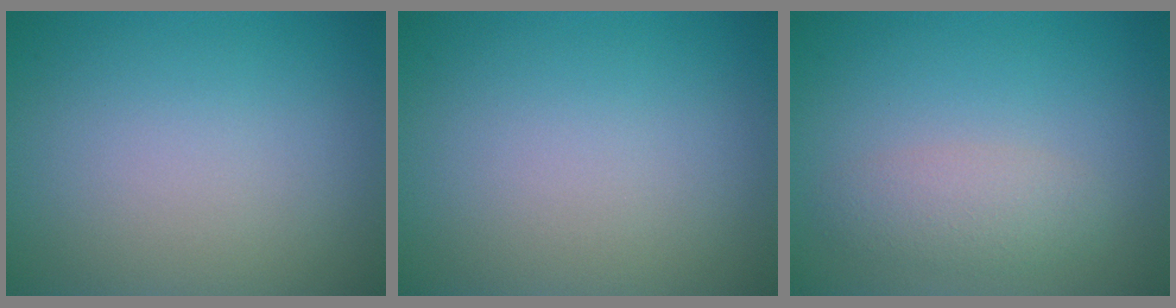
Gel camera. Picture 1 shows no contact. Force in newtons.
{"total": 0.0}
{"total": 2.4, "press": 2.4, "slide": 0.0}